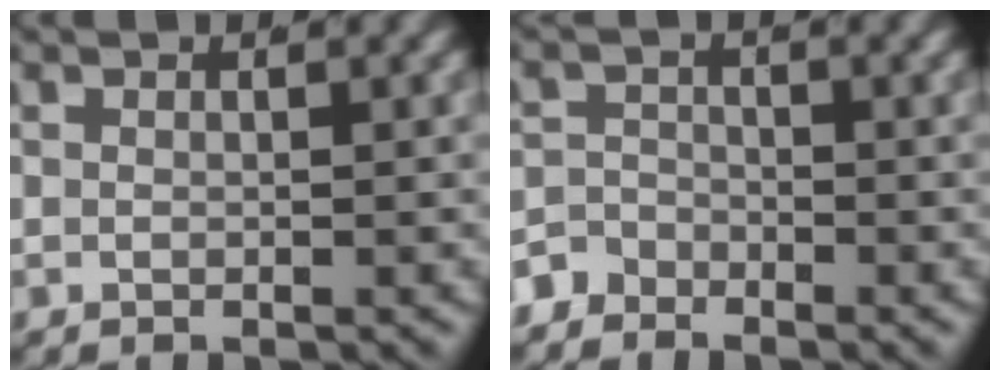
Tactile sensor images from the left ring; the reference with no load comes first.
{"total": 2.7, "force": [-2.4, 1.4, 0.1], "torque": [-0.002, -0.014, -0.040]}